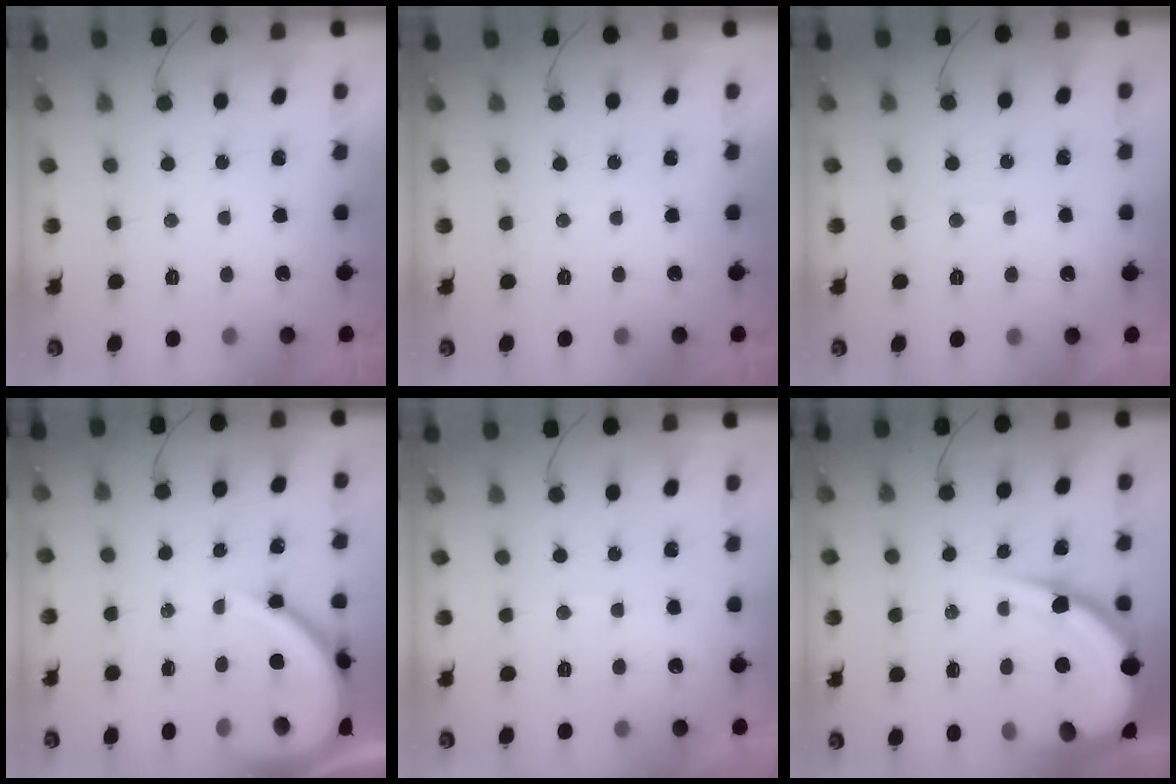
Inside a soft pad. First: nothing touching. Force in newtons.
{"total": 0.0}
{"total": 2.2, "press": 2.2, "slide": 0.3}
{"total": 12.9, "press": 12.8, "slide": 1.6}
{"total": 4.1, "press": 4.1, "slide": 0.6}
{"total": 18.4, "press": 18.3, "slide": 2.0}